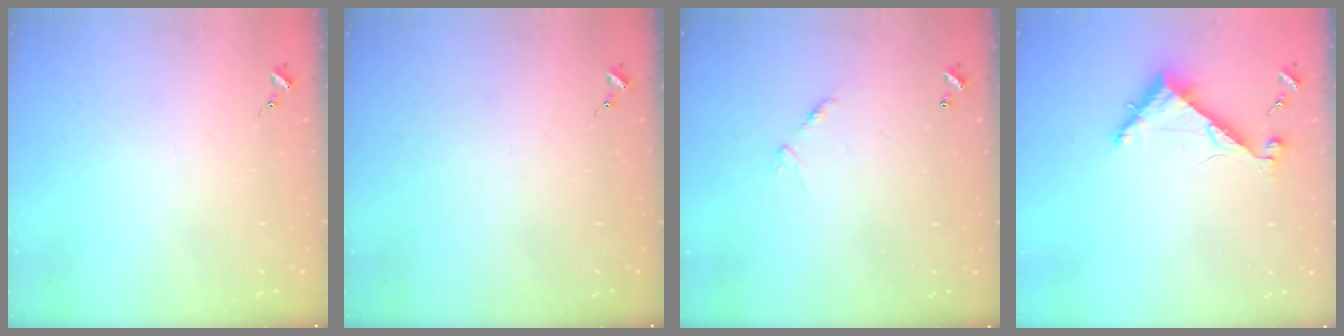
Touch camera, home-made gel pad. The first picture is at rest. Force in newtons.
{"total": 0.0}
{"total": 6.9, "press": 6.8, "slide": 0.6}
{"total": 6.9, "press": 6.9, "slide": 0.6}